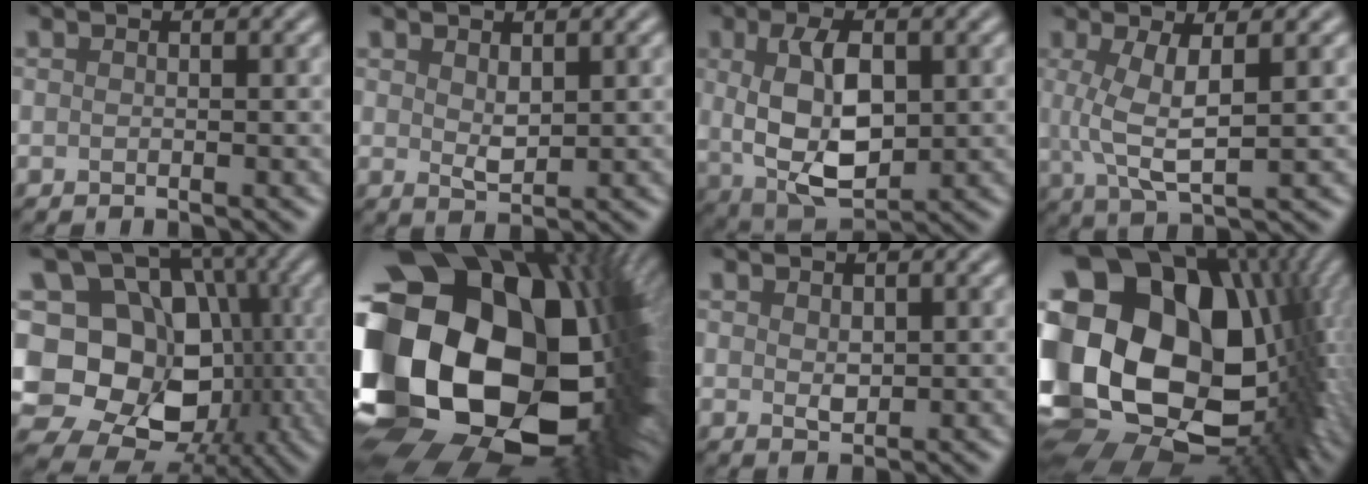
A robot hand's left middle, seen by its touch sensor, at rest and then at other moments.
{"total": 1.7, "force": [0.6, 1.0, 1.3], "torque": [-0.027, -0.001, 0.017]}
{"total": 7.6, "force": [0.8, 4.2, 6.4], "torque": [-0.132, -0.004, 0.023]}
{"total": 4.2, "force": [0.9, 0.9, 4.0], "torque": [-0.088, -0.001, 0.023]}
{"total": 16.9, "force": [-1.1, 13.7, 9.8], "torque": [-0.149, 0.007, -0.016]}
{"total": 22.3, "force": [-0.3, 15.0, 16.5], "torque": [-0.322, -0.065, 0.030]}
{"total": 1.2, "force": [0.3, 0.8, 0.8], "torque": [-0.014, 0.000, 0.008]}
{"total": 22.6, "force": [1.5, 16.3, 15.6], "torque": [-0.304, -0.019, 0.024]}